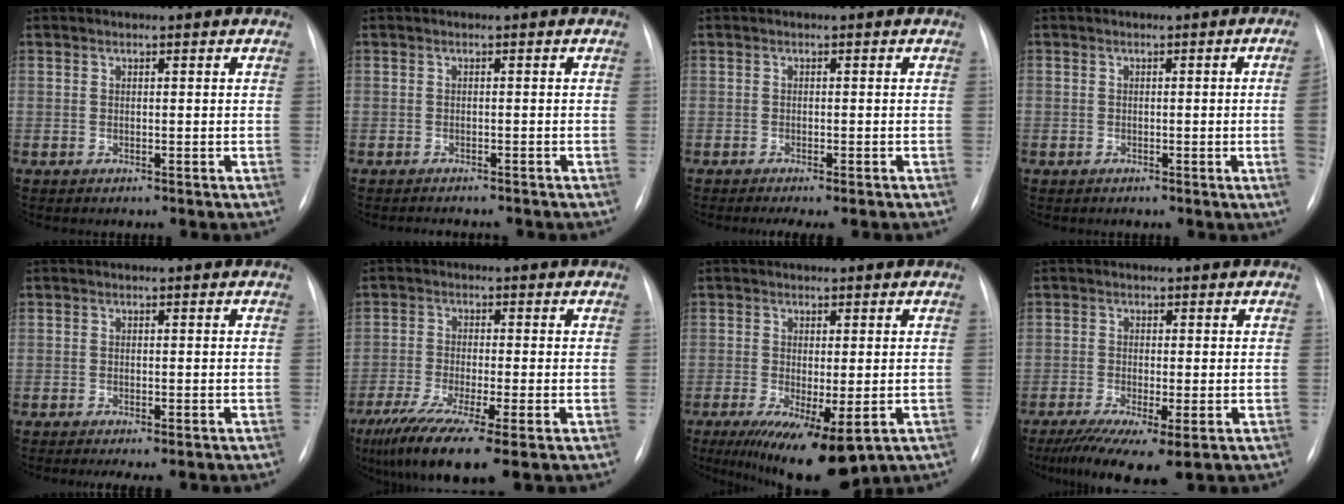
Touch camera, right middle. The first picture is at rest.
{"total": 4.3, "force": [-3.9, 1.0, 1.5], "torque": [-0.015, 0.001, -0.046]}
{"total": 4.6, "force": [-3.7, 0.8, 2.7], "torque": [-0.027, -0.006, -0.048]}
{"total": 3.2, "force": [-0.4, -0.9, 3.1], "torque": [-0.038, -0.004, -0.005]}
{"total": 4.0, "force": [-3.1, 0.9, 2.4], "torque": [-0.023, -0.007, -0.040]}
{"total": 12.8, "force": [-8.2, 1.4, 9.8], "torque": [-0.183, -0.032, -0.139]}
{"total": 11.4, "force": [-5.8, 3.2, 9.3], "torque": [-0.130, -0.025, -0.083]}
{"total": 9.3, "force": [-5.5, 1.9, 7.2], "torque": [-0.114, -0.024, -0.090]}